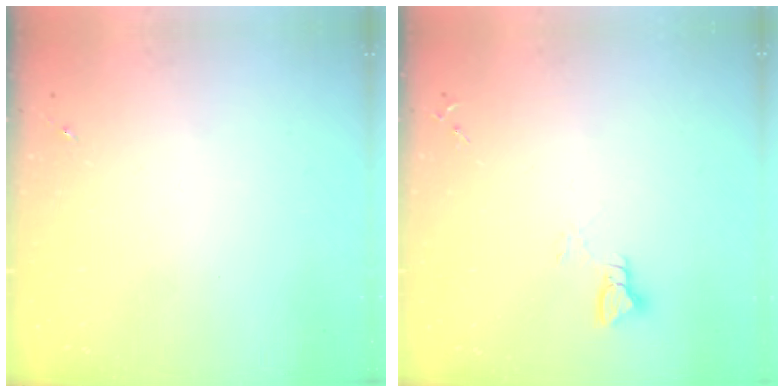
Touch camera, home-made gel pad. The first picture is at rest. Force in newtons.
{"total": 2.9, "press": 2.9, "slide": 0.2}